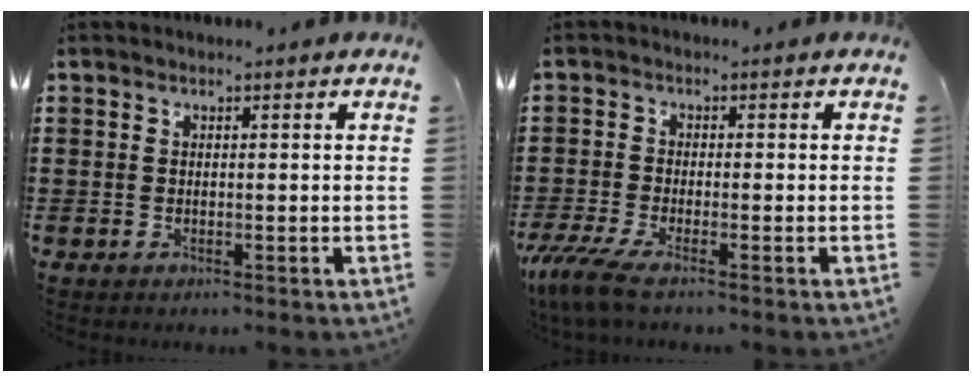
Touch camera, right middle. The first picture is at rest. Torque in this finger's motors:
{"motor_torque": [2.02, -0.01, 0.56, 0.19]}